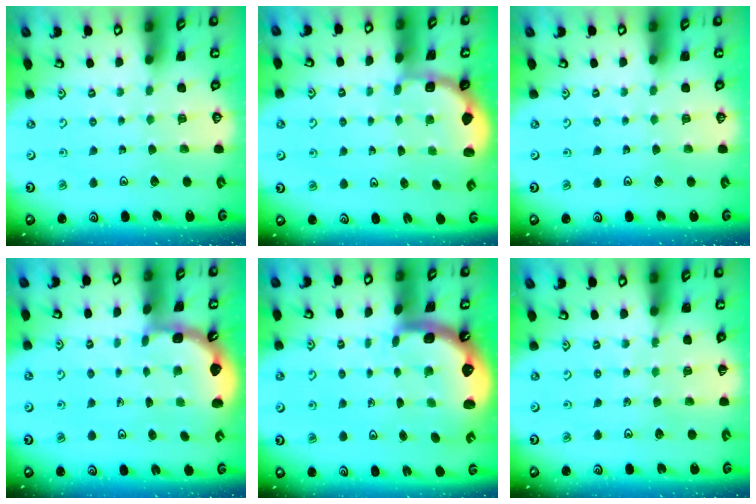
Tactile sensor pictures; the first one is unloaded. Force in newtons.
{"total": 1.9, "press": 1.7, "slide": 0.8}
{"total": 0.0}
{"total": 1.9, "press": 1.9, "slide": 0.3}
{"total": 3.4, "press": 2.5, "slide": 2.3}
{"total": 6.1, "press": 6.0, "slide": 1.2}